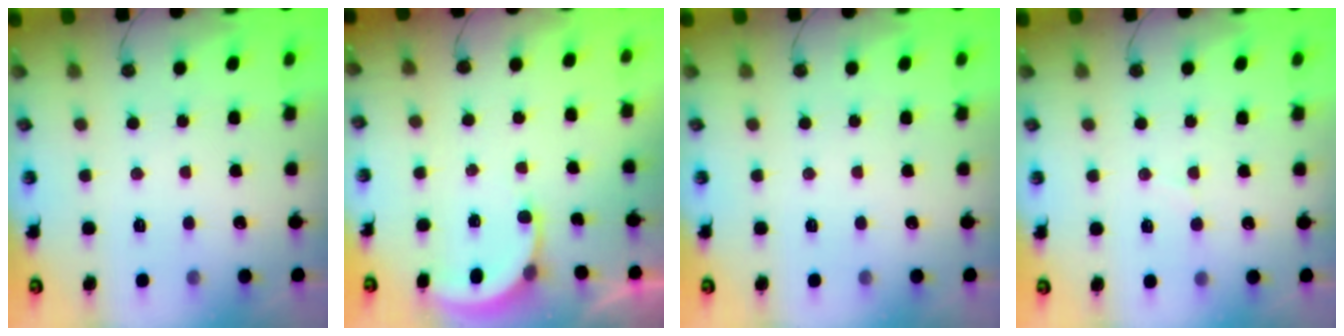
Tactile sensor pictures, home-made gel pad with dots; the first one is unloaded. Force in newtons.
{"total": 2.9, "press": 2.9, "slide": 0.2}
{"total": 0.0}
{"total": 6.3, "press": 6.2, "slide": 0.5}